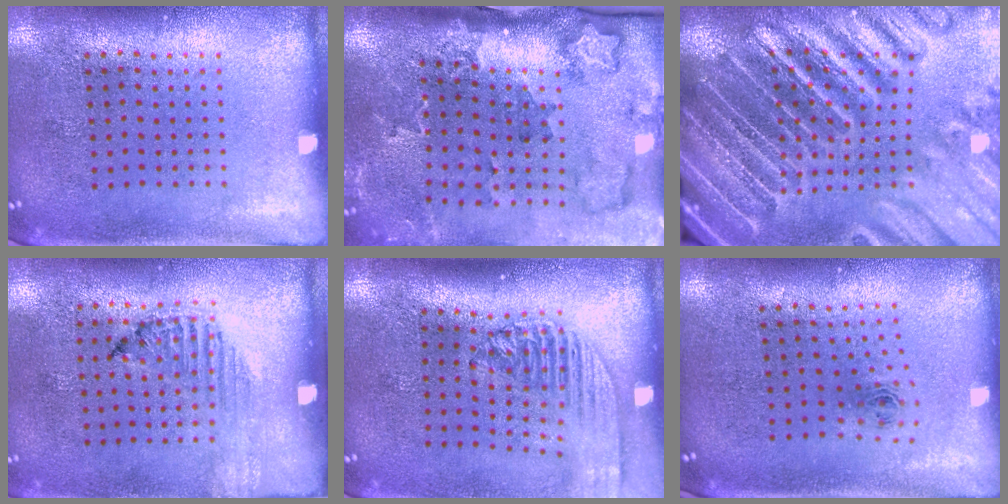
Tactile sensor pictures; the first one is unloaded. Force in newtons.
{"total": 2.2, "press": 2.0, "slide": 1.0}
{"total": 4.3, "press": 4.1, "slide": 1.4}
{"total": 1.2, "press": 1.1, "slide": 0.4}
{"total": 2.2, "press": 1.7, "slide": 1.4}
{"total": 0.9, "press": 0.4, "slide": 0.8}